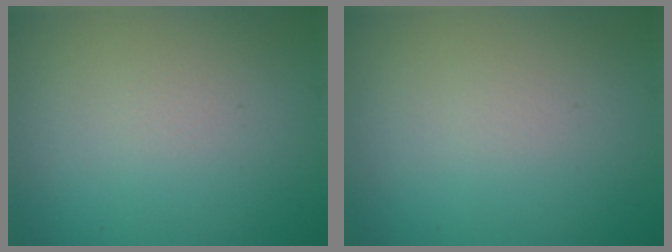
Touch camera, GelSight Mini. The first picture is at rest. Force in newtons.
{"total": 0.0}